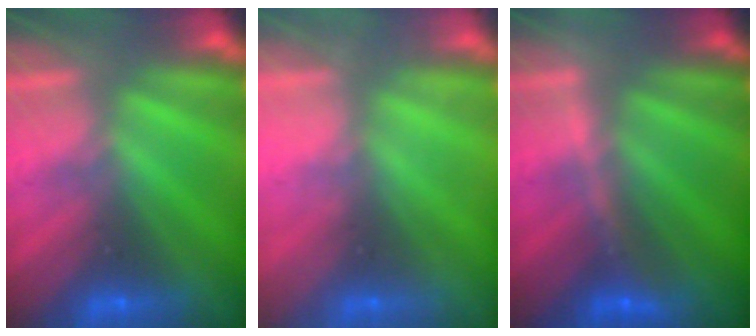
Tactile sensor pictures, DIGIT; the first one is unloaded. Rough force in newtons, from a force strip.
{"total": 2.2}
{"total": 3.3}